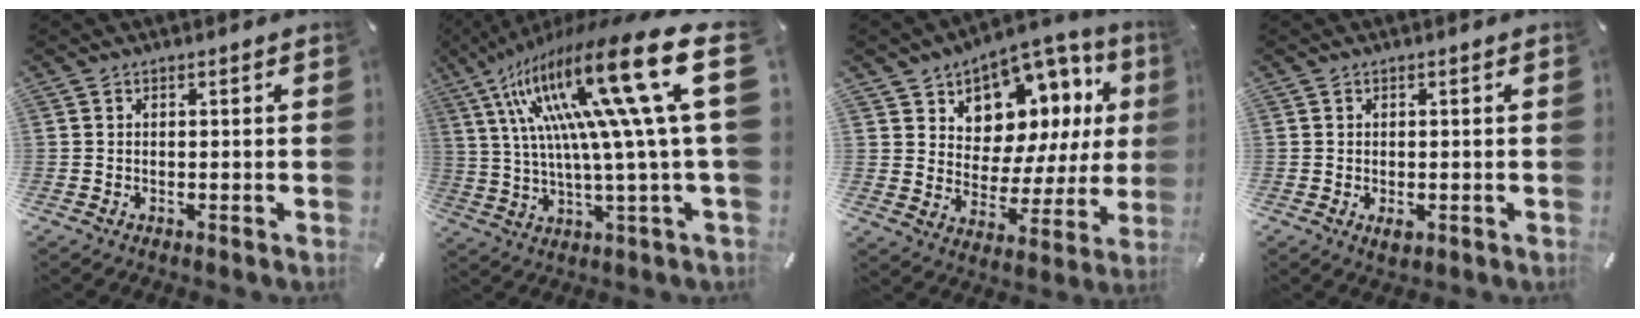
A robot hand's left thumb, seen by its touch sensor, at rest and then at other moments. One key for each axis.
{"total": 32.0, "fx": 10.3, "fy": 6.2, "fz": 29.6, "tx": -0.553, "ty": -0.085, "tz": 0.156}
{"total": 9.8, "fx": 5.9, "fy": 7.4, "fz": 2.5, "tx": -0.038, "ty": -0.071, "tz": 0.108}
{"total": 1.9, "fx": -0.4, "fy": 0.8, "fz": 1.7, "tx": -0.028, "ty": -0.001, "tz": -0.006}